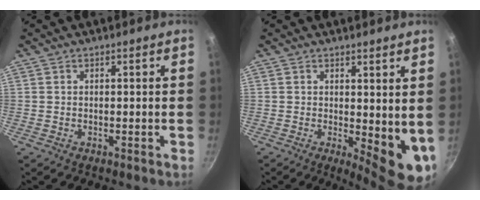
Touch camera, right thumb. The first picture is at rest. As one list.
[{"total": 8.8, "force": [1.1, 3.6, 8.0], "torque": [-0.083, -0.015, 0.023]}]